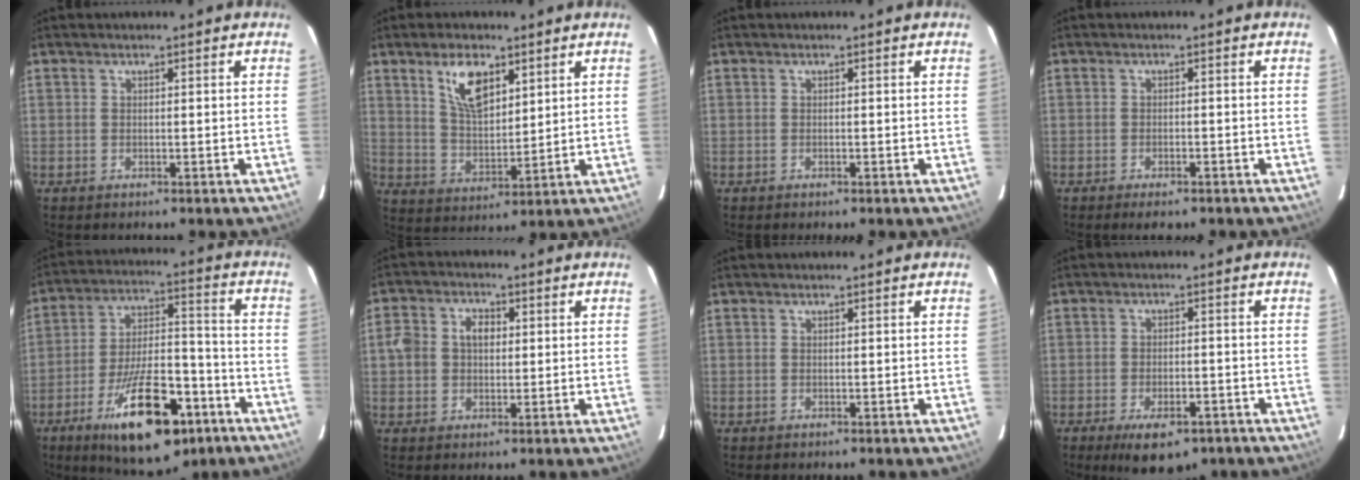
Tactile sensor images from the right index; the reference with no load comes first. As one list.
[{"total": 9.1, "force": [4.8, 4.2, 6.4], "torque": [-0.116, 0.008, 0.099]}, {"total": 0.0}, {"total": 3.3, "force": [-2.5, 1.3, 1.8], "torque": [-0.038, -0.008, -0.036]}, {"total": 21.5, "force": [-11.9, 8.6, 15.7], "torque": [-0.268, -0.005, -0.178]}, {"total": 5.9, "force": [0.3, 5.0, 3.2], "torque": [-0.061, 0.021, 0.002]}, {"total": 0.0}, {"total": 9.3, "force": [-6.0, 4.0, 5.8], "torque": [-0.114, -0.015, -0.082]}]